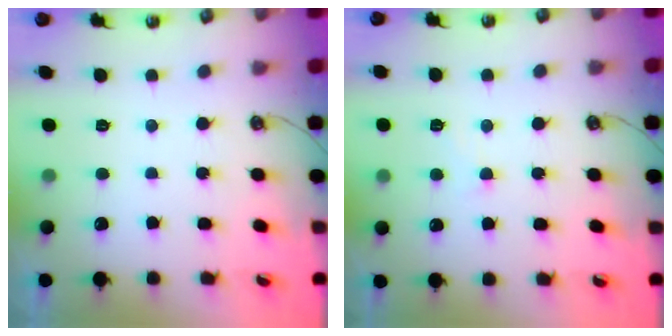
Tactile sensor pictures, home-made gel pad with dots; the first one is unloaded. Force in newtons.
{"total": 0.6, "press": 0.5, "slide": 0.4}